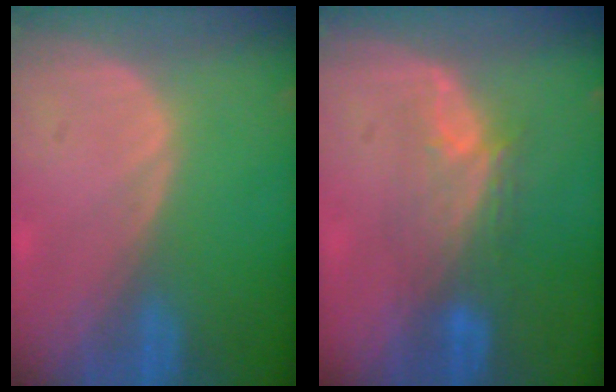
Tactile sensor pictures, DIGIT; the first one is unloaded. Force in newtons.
{"total": 5.2, "press": 5.0, "slide": 1.4}